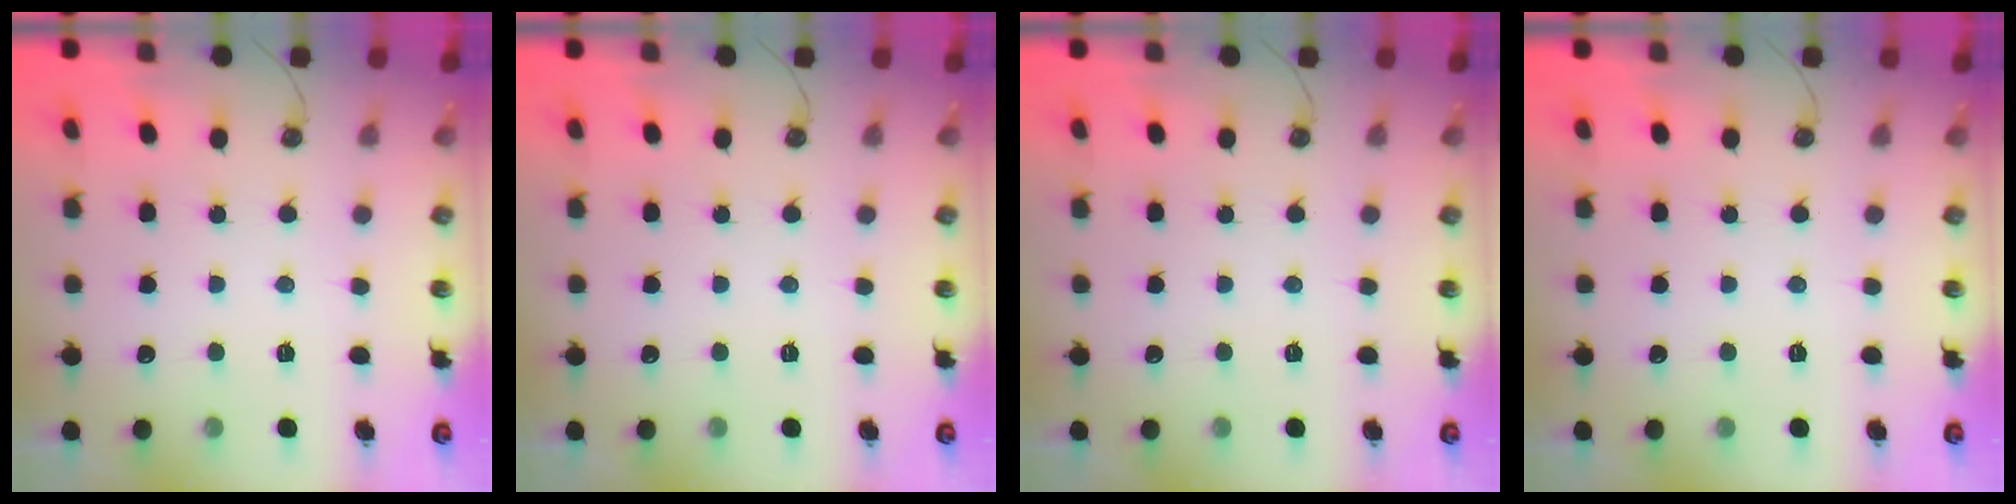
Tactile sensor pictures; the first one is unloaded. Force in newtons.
{"total": 0.0}
{"total": 0.0}
{"total": 0.0}